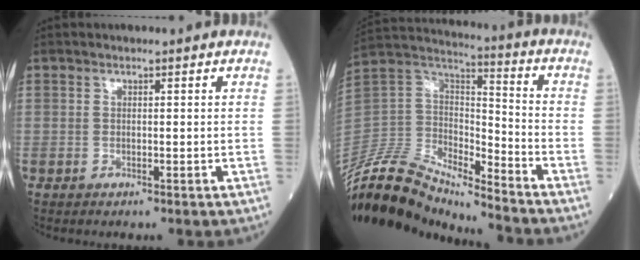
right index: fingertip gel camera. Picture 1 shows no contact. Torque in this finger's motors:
{"motor_torque": [-0.42, -1.10, 0.15, 0.01]}